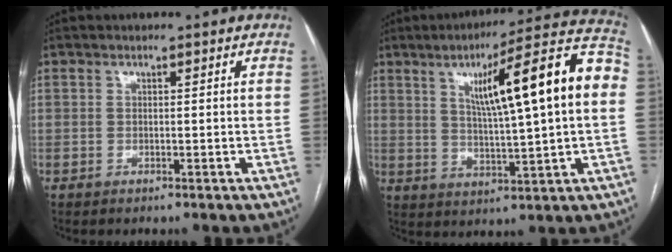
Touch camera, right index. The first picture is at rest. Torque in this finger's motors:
{"motor_torque": [1.56, 0.58, 0.39, 0.21]}